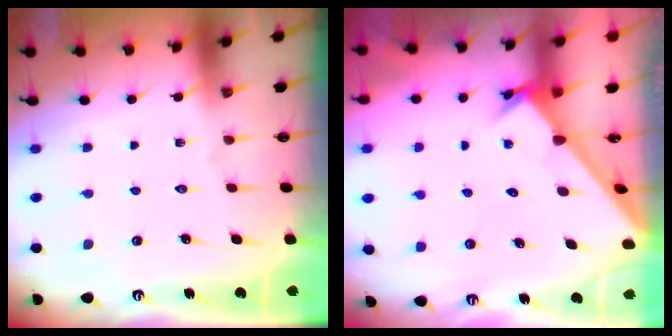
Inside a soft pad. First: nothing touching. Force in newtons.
{"total": 1.9, "press": 1.9, "slide": 0.1}